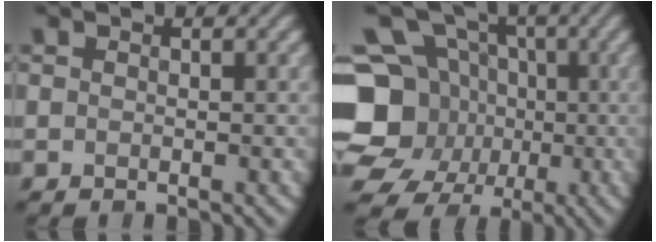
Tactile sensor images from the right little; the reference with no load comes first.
{"total": 12.1, "force": [-1.8, 11.3, 3.9], "torque": [-0.118, -0.001, -0.054]}